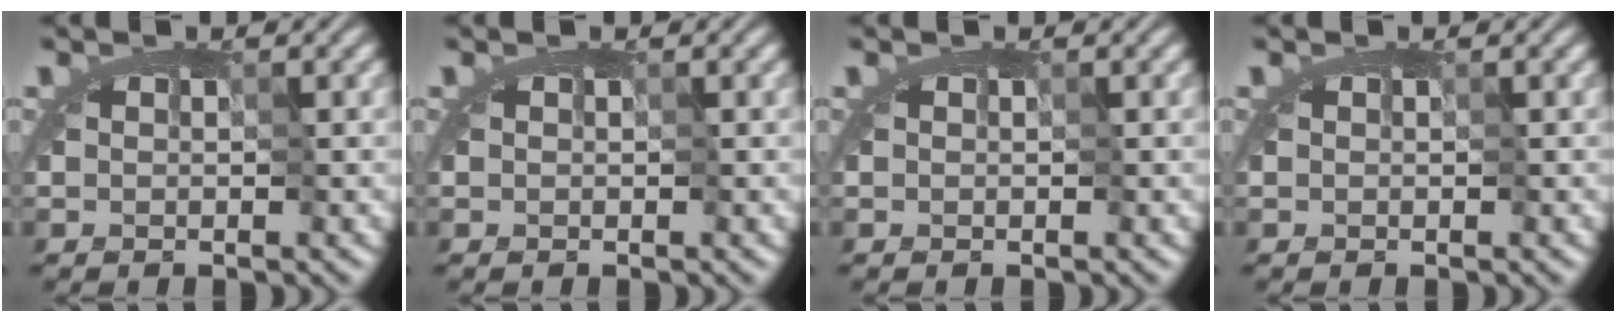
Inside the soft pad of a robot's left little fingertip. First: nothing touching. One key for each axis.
{"total": 0.0}
{"total": 0.0}
{"total": 0.0}